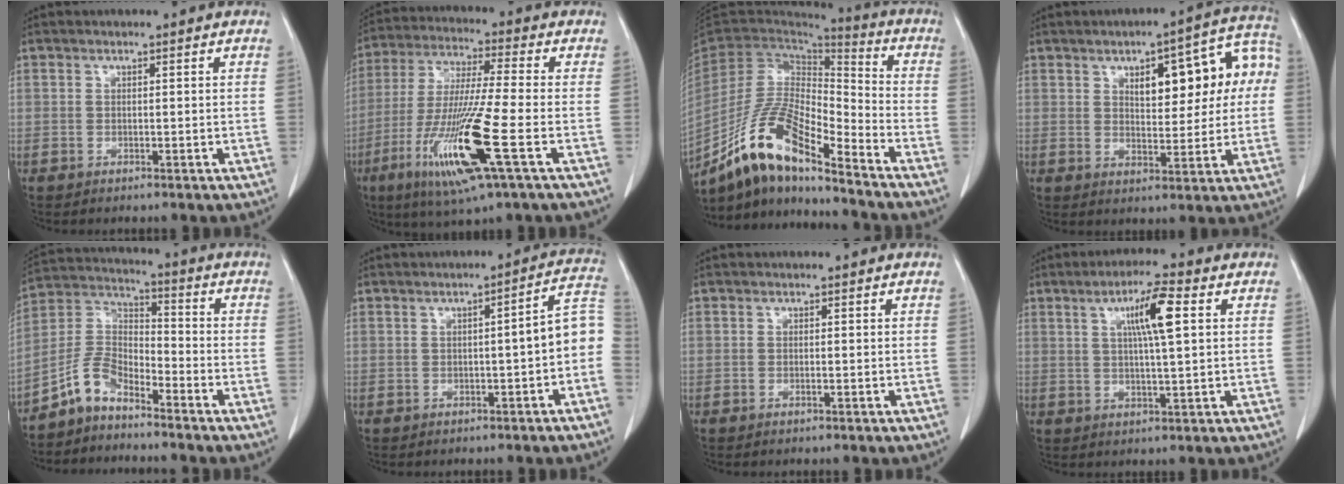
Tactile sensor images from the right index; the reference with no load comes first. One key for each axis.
{"total": 16.2, "fx": -5.9, "fy": 0.1, "fz": 15.1, "tx": -0.312, "ty": -0.029, "tz": -0.110}
{"total": 15.5, "fx": -11.8, "fy": 2.9, "fz": 9.7, "tx": -0.191, "ty": 0.006, "tz": -0.218}
{"total": 13.3, "fx": 3.1, "fy": 4.7, "fz": 12.1, "tx": -0.151, "ty": 0.039, "tz": 0.044}
{"total": 7.2, "fx": -5.8, "fy": 3.0, "fz": 3.2, "tx": -0.073, "ty": 0.020, "tz": -0.121}
{"total": 6.5, "fx": -1.3, "fy": 0.8, "fz": 6.3, "tx": -0.071, "ty": 0.025, "tz": -0.022}
{"total": 0.0}
{"total": 7.5, "fx": 2.3, "fy": 0.2, "fz": 7.1, "tx": -0.127, "ty": 0.005, "tz": 0.038}